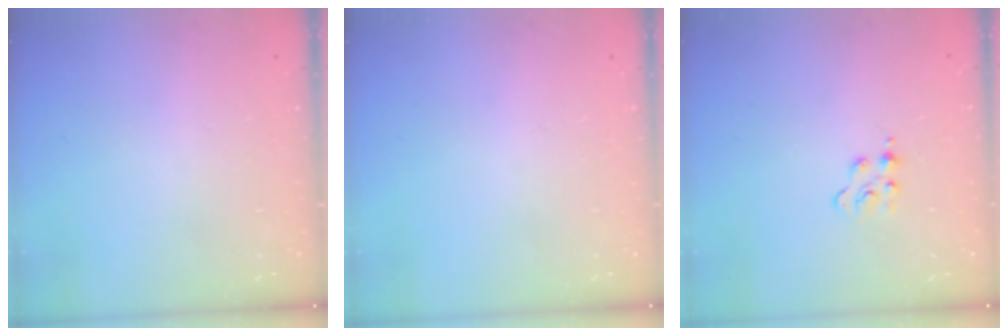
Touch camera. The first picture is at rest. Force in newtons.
{"total": 0.0}
{"total": 2.1, "press": 2.1, "slide": 0.5}